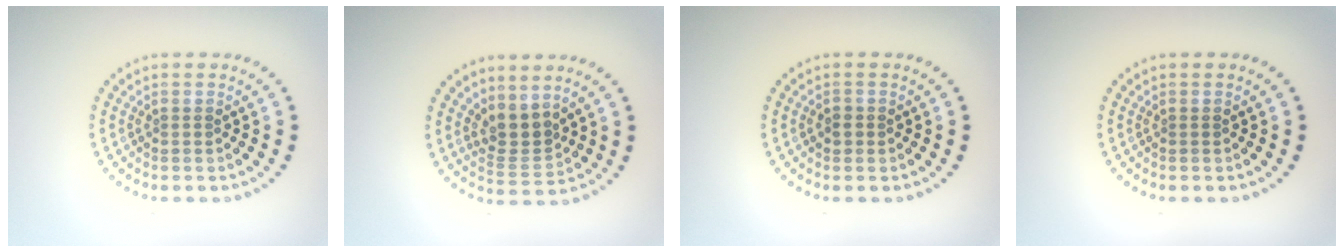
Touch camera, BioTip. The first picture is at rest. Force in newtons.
{"total": 2.8, "press": 2.1, "slide": 1.9}
{"total": 1.0, "press": 1.0, "slide": 0.1}
{"total": 0.0}